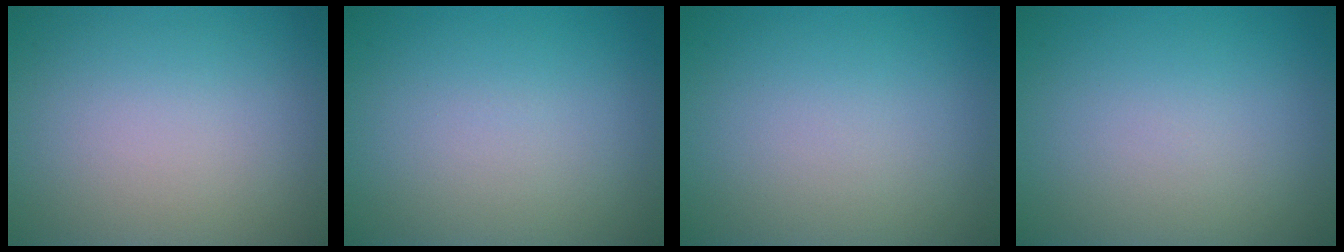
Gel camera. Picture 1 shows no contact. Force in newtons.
{"total": 0.0}
{"total": 0.0}
{"total": 0.0}